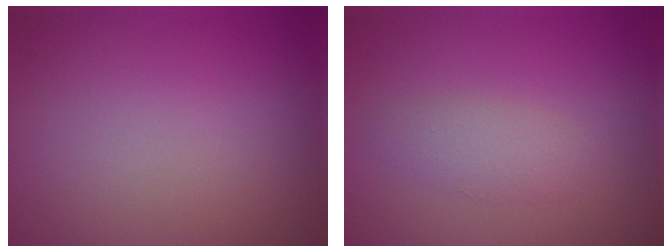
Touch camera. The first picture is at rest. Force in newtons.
{"total": 1.9, "press": 1.9, "slide": 0.0}